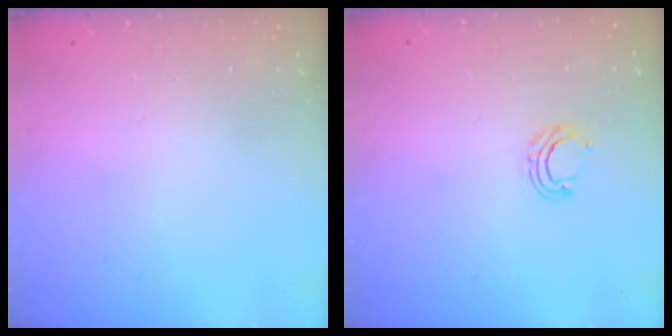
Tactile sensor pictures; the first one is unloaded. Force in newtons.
{"total": 6.3, "press": 6.2, "slide": 1.0}